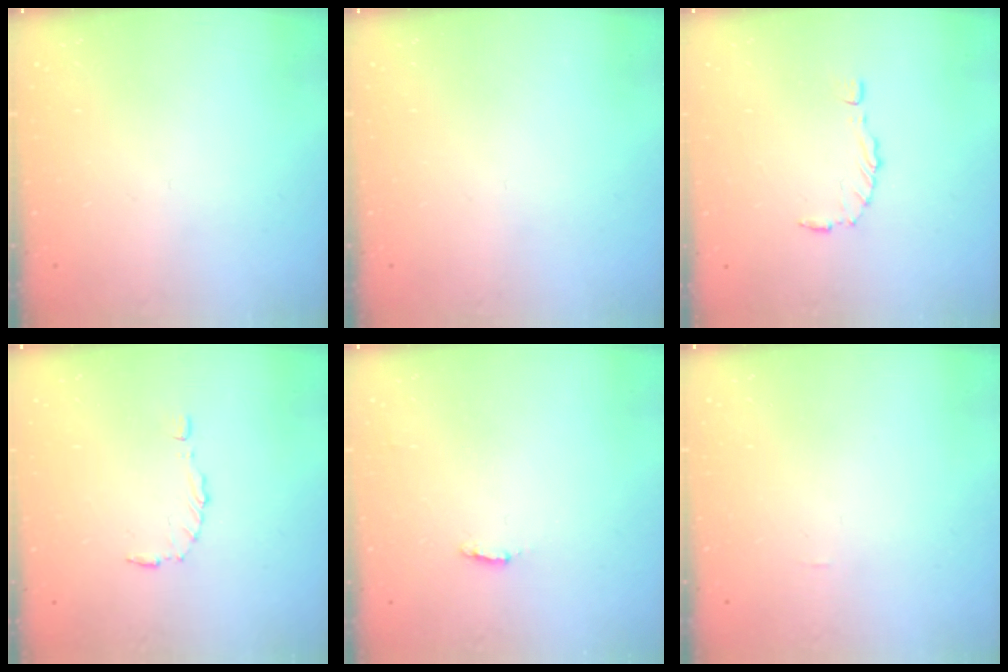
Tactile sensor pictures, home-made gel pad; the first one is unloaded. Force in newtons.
{"total": 0.0}
{"total": 1.9, "press": 1.9, "slide": 0.3}
{"total": 2.8, "press": 2.8, "slide": 0.4}
{"total": 2.3, "press": 2.2, "slide": 0.5}
{"total": 0.0}